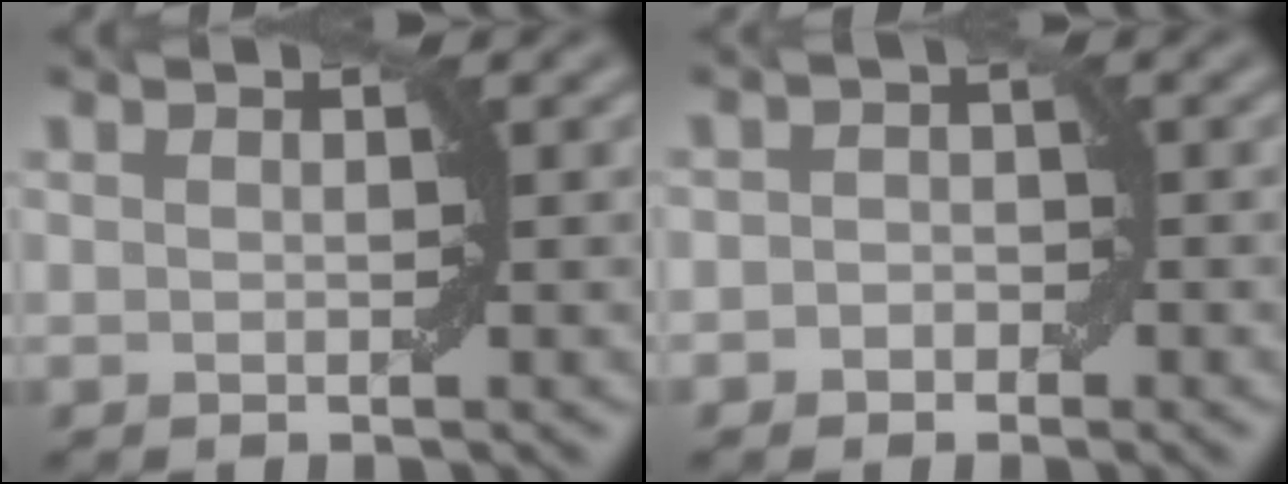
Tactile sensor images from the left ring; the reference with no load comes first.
{"total": 1.8, "force": [-0.7, 1.5, 0.6], "torque": [0.010, 0.003, -0.021]}